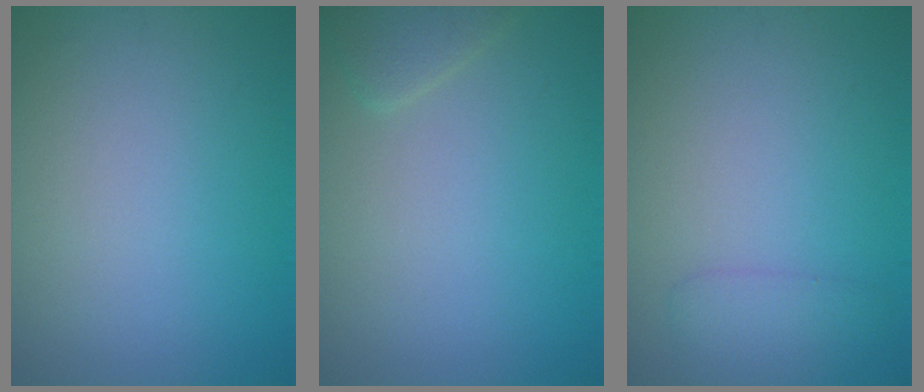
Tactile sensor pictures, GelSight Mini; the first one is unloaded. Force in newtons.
{"total": 1.5, "press": 1.5, "slide": 0.1}
{"total": 1.5, "press": 1.5, "slide": 0.2}